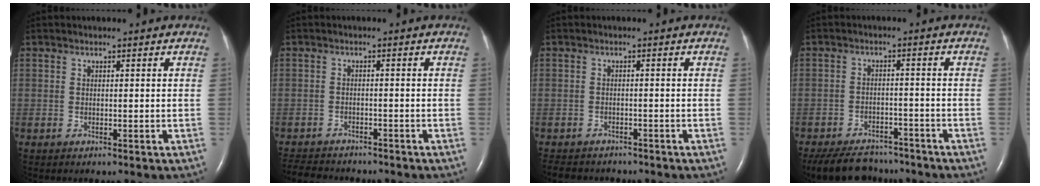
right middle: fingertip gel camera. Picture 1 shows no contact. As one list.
[{"total": 8.2, "force": [-7.5, 2.1, 2.5], "torque": [-0.043, -0.007, -0.109]}, {"total": 7.3, "force": [-6.5, 2.6, 2.1], "torque": [-0.035, -0.002, -0.086]}, {"total": 11.2, "force": [-9.7, 4.4, 3.4], "torque": [-0.065, -0.001, -0.138]}]